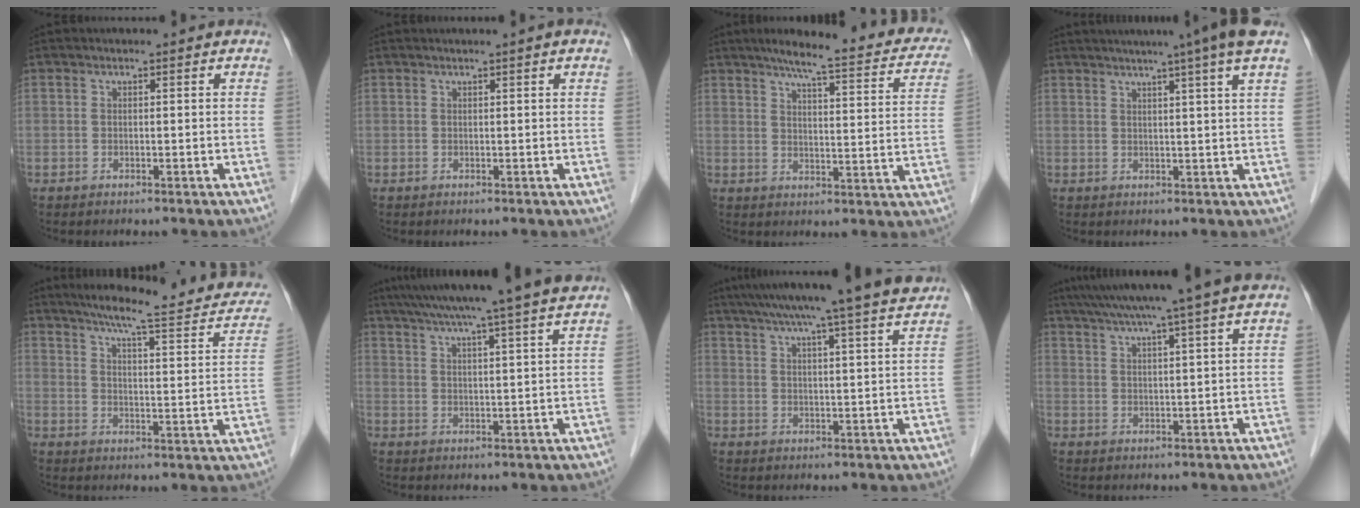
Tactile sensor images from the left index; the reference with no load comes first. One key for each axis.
{"total": 1.2, "fx": 0.7, "fy": -0.3, "fz": 1.0, "tx": -0.018, "ty": 0.002, "tz": 0.015}
{"total": 20.0, "fx": 16.2, "fy": 3.0, "fz": 11.2, "tx": -0.141, "ty": 0.002, "tz": 0.194}
{"total": 10.4, "fx": 7.3, "fy": -1.8, "fz": 7.2, "tx": -0.107, "ty": 0.016, "tz": 0.078}
{"total": 20.1, "fx": 16.5, "fy": 2.6, "fz": 11.2, "tx": -0.145, "ty": -0.006, "tz": 0.201}
{"total": 16.0, "fx": 13.3, "fy": -1.7, "fz": 8.7, "tx": -0.147, "ty": 0.010, "tz": 0.183}
{"total": 16.6, "fx": 13.8, "fy": -1.1, "fz": 9.2, "tx": -0.151, "ty": 0.016, "tz": 0.188}
{"total": 11.9, "fx": 9.3, "fy": -2.2, "fz": 7.1, "tx": -0.117, "ty": 0.013, "tz": 0.129}